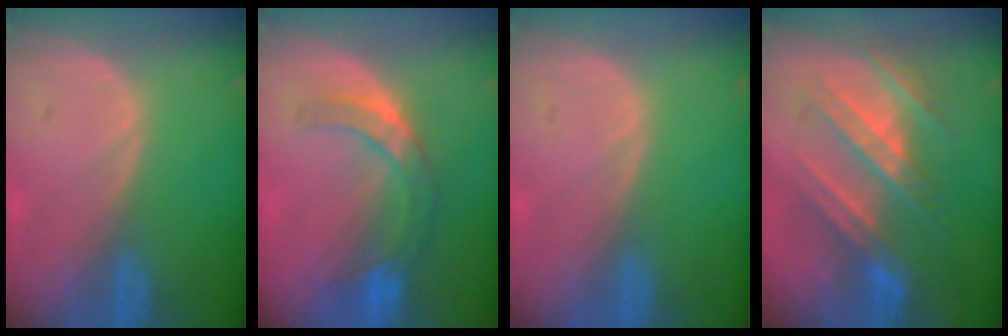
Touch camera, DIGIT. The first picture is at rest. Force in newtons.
{"total": 7.3, "press": 6.4, "slide": 3.5}
{"total": 0.0}
{"total": 8.4, "press": 8.4, "slide": 0.1}